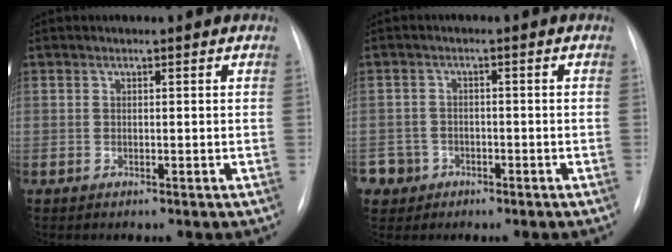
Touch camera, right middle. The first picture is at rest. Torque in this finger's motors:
{"motor_torque": [0.80, -0.77, 0.16, 0.05]}